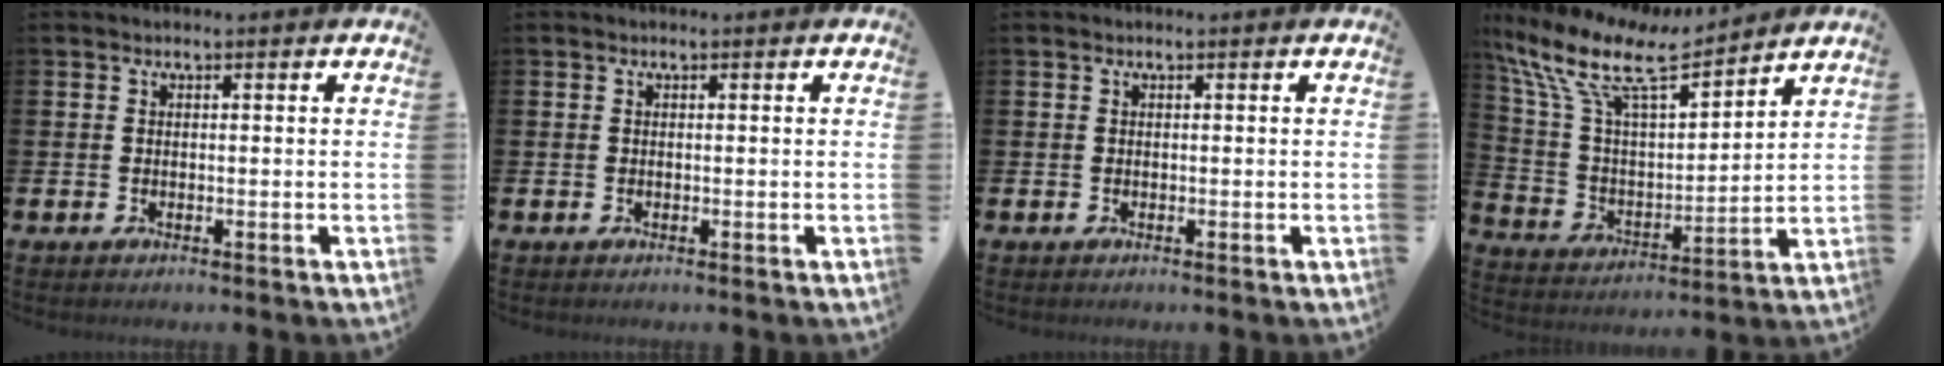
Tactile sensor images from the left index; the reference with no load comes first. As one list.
[{"total": 0.0}, {"total": 0.0}, {"total": 11.3, "force": [9.2, 3.2, 5.6], "torque": [-0.150, -0.054, 0.161]}]